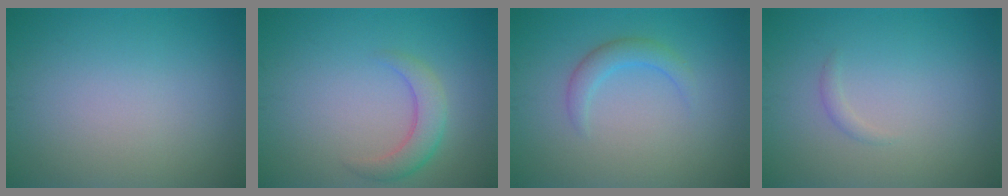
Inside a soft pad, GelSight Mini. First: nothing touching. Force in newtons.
{"total": 2.8, "press": 2.8, "slide": 0.1}
{"total": 2.0, "press": 2.0, "slide": 0.1}
{"total": 0.7, "press": 0.7, "slide": 0.1}